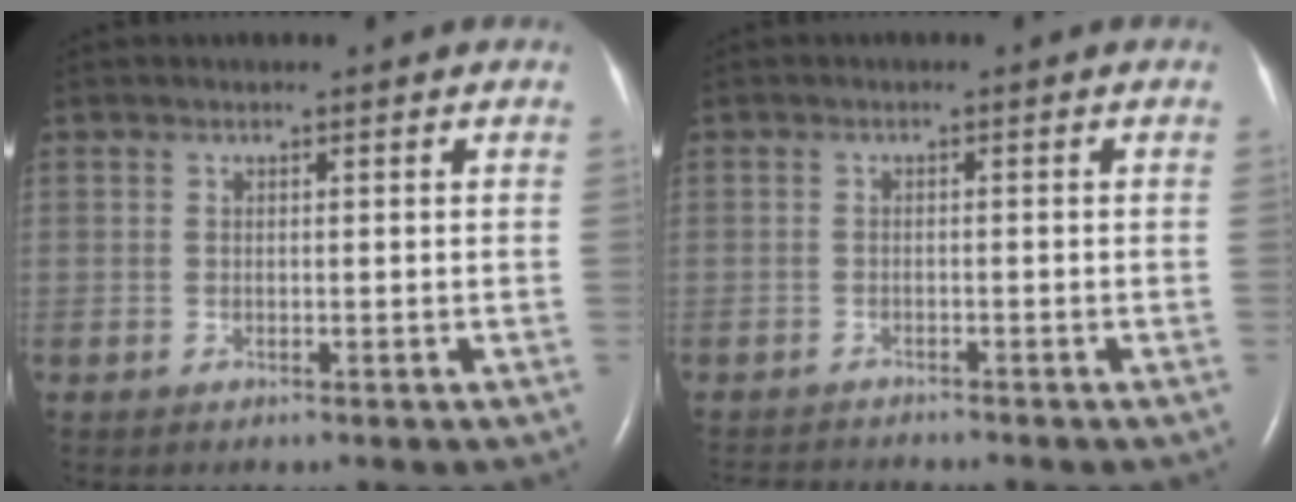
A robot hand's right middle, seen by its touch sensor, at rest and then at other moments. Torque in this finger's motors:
{"motor_torque": [-0.04, -0.03, -0.04, -0.01]}